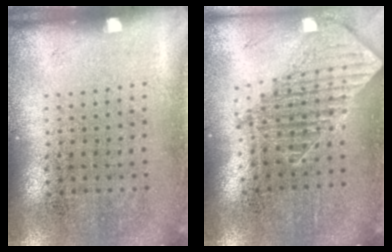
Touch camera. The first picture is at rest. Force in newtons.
{"total": 1.8, "press": 1.4, "slide": 1.2}